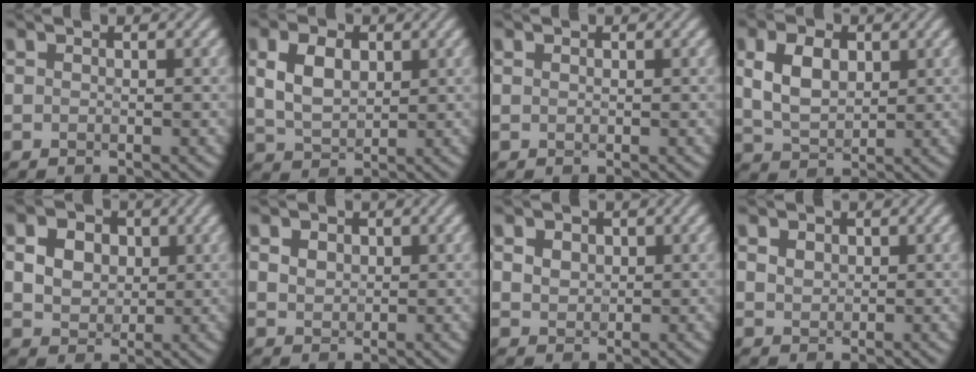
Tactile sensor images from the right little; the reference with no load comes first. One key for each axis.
{"total": 3.8, "fx": 0.4, "fy": 2.5, "fz": 2.8, "tx": -0.073, "ty": -0.002, "tz": 0.017}
{"total": 0.0}
{"total": 4.3, "fx": 0.4, "fy": 2.8, "fz": 3.2, "tx": -0.078, "ty": -0.001, "tz": 0.016}
{"total": 7.3, "fx": 2.3, "fy": 5.7, "fz": 4.0, "tx": -0.098, "ty": 0.025, "tz": 0.034}
{"total": 1.7, "fx": 0.5, "fy": 1.4, "fz": 0.8, "tx": -0.031, "ty": -0.001, "tz": 0.016}
{"total": 2.1, "fx": 0.7, "fy": 1.8, "fz": 1.0, "tx": -0.041, "ty": 0.003, "tz": 0.020}
{"total": 1.3, "fx": 0.4, "fy": 1.1, "fz": 0.6, "tx": -0.022, "ty": -0.001, "tz": 0.016}